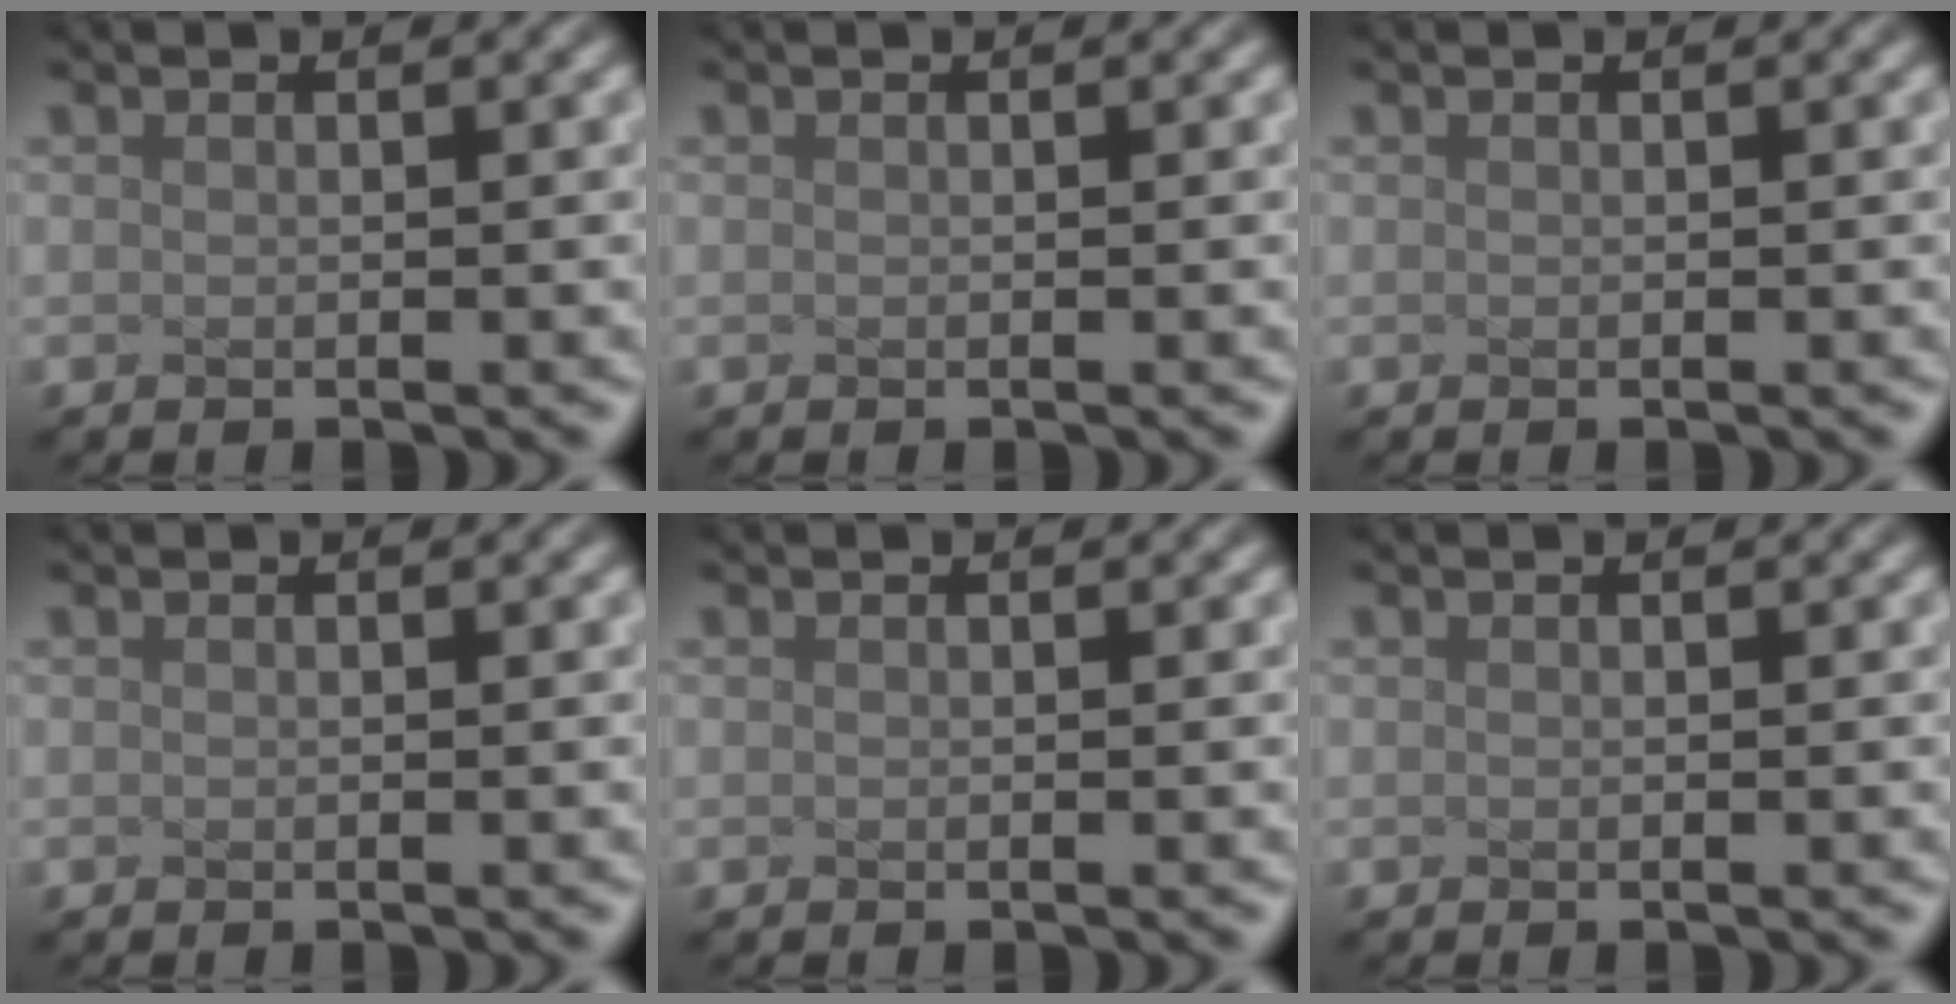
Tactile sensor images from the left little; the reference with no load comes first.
{"total": 0.0}
{"total": 0.0}
{"total": 0.0}
{"total": 0.0}
{"total": 0.0}